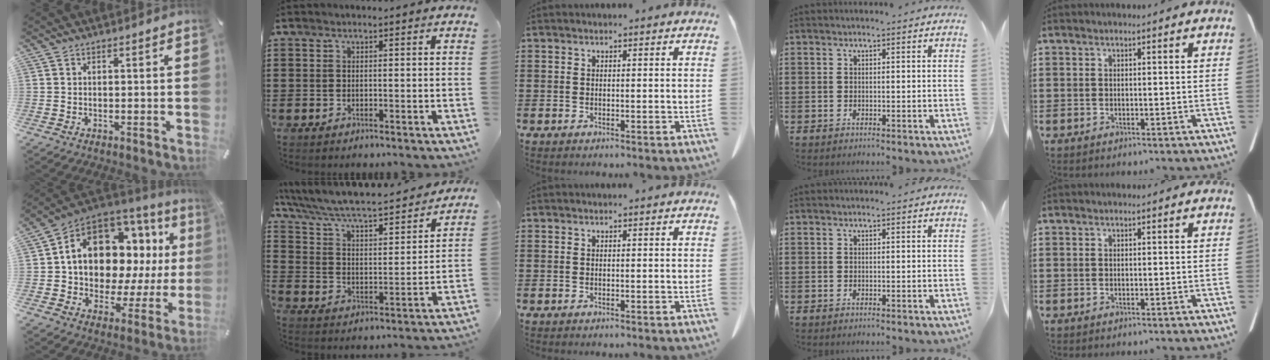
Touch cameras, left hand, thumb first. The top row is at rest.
{"thumb": {"total": 15.0, "force": [5.9, 10.5, 9.0], "torque": [-0.150, -0.055, 0.102]}, "index": {"total": 5.8, "force": [5.2, 0.3, 2.5], "torque": [-0.073, -0.046, 0.079]}}